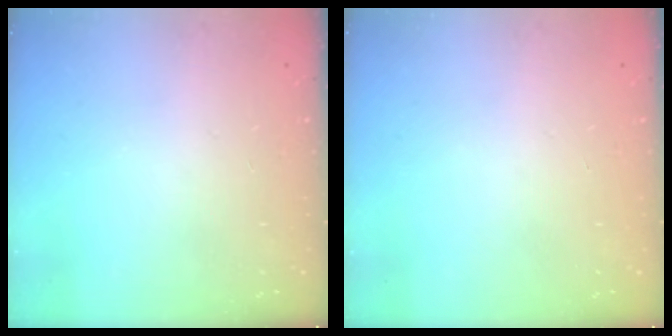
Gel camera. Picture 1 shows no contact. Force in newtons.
{"total": 0.0}